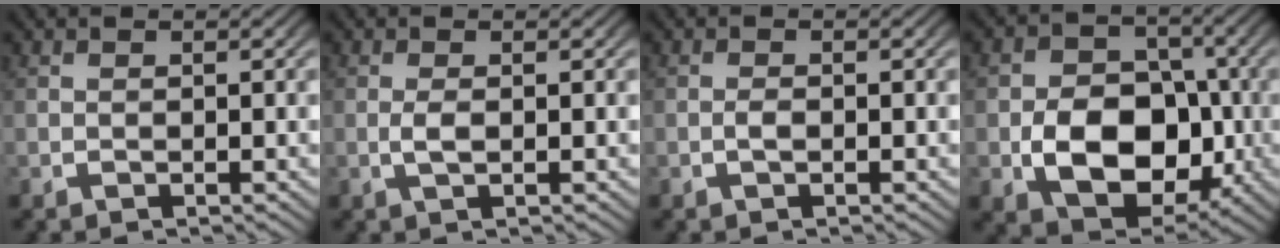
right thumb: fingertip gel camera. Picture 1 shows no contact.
{"total": 1.3, "force": [-0.1, 0.5, 1.2], "torque": [-0.035, -0.005, 0.001]}
{"total": 0.8, "force": [-0.4, 0.3, 0.6], "torque": [-0.019, -0.003, -0.005]}
{"total": 12.0, "force": [-1.3, 8.8, 8.0], "torque": [-0.166, -0.051, -0.002]}